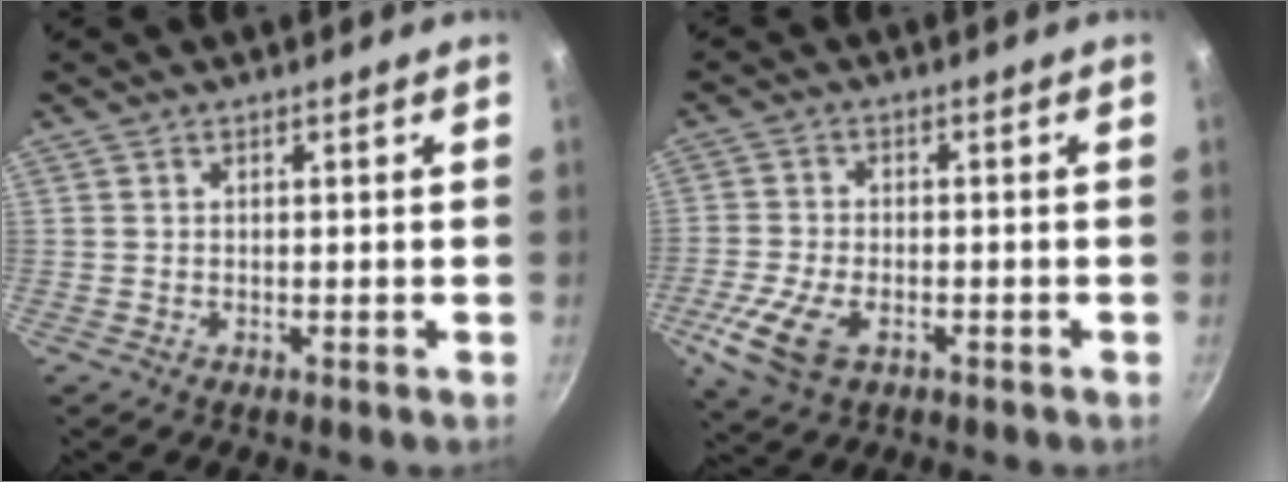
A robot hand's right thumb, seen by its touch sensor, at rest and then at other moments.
{"total": 8.9, "force": [-3.6, 4.9, 6.5], "torque": [-0.142, -0.002, -0.072]}